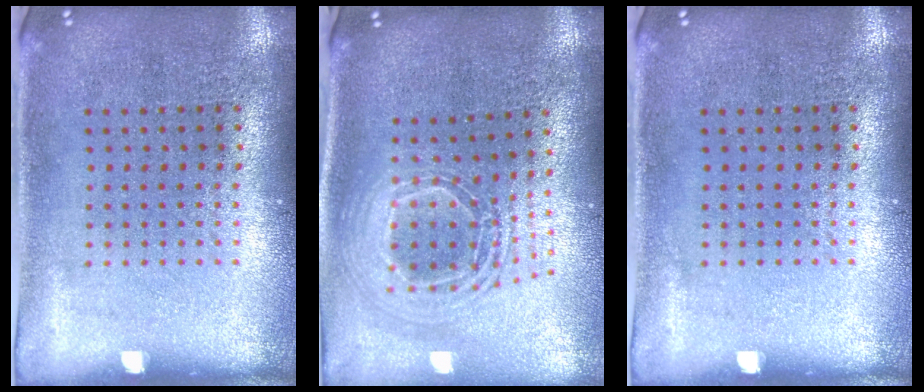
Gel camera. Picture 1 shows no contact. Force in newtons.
{"total": 2.2, "press": 1.7, "slide": 1.3}
{"total": 0.0}